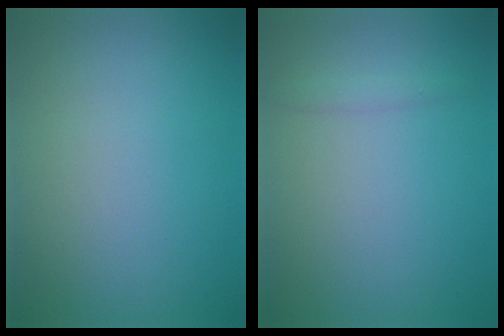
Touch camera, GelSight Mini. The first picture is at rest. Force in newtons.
{"total": 0.8, "press": 0.8, "slide": 0.0}